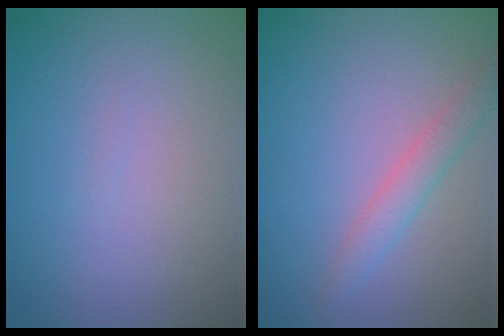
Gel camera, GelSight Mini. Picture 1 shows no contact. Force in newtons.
{"total": 2.5, "press": 2.5, "slide": 0.1}